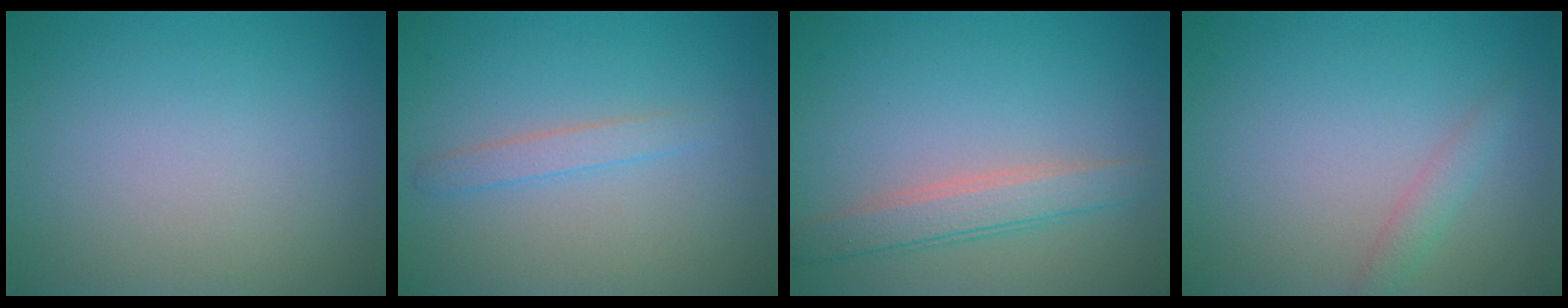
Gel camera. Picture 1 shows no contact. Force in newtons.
{"total": 1.5, "press": 1.4, "slide": 0.1}
{"total": 2.9, "press": 2.9, "slide": 0.2}
{"total": 1.3, "press": 1.3, "slide": 0.1}